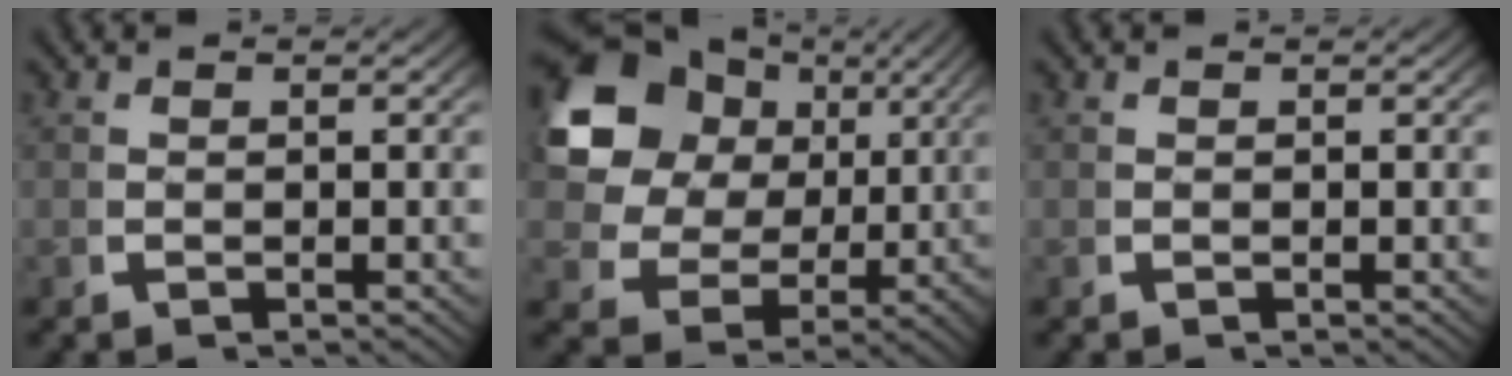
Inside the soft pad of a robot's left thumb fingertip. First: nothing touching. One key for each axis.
{"total": 12.1, "fx": 2.6, "fy": 9.1, "fz": 7.5, "tx": -0.180, "ty": -0.031, "tz": 0.060}
{"total": 0.0}